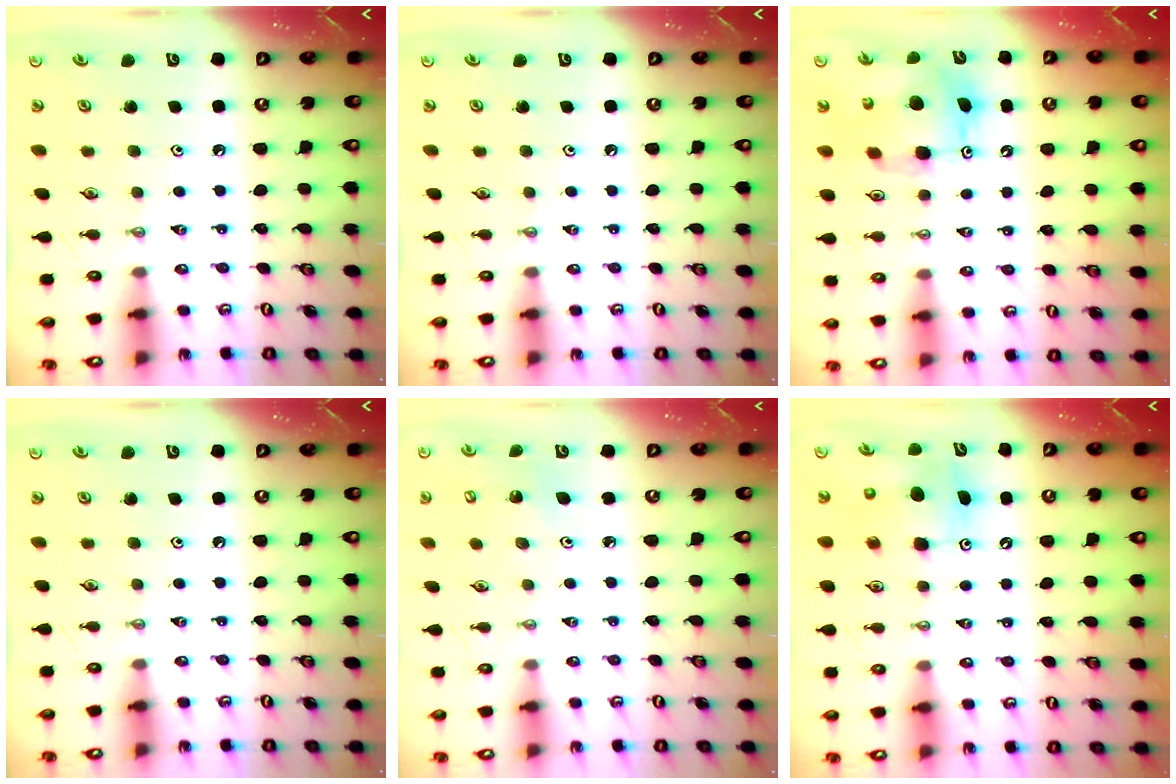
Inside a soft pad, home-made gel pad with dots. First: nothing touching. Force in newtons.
{"total": 0.0}
{"total": 11.5, "press": 11.4, "slide": 0.9}
{"total": 0.0}
{"total": 3.0, "press": 3.0, "slide": 0.5}
{"total": 7.9, "press": 7.7, "slide": 2.0}